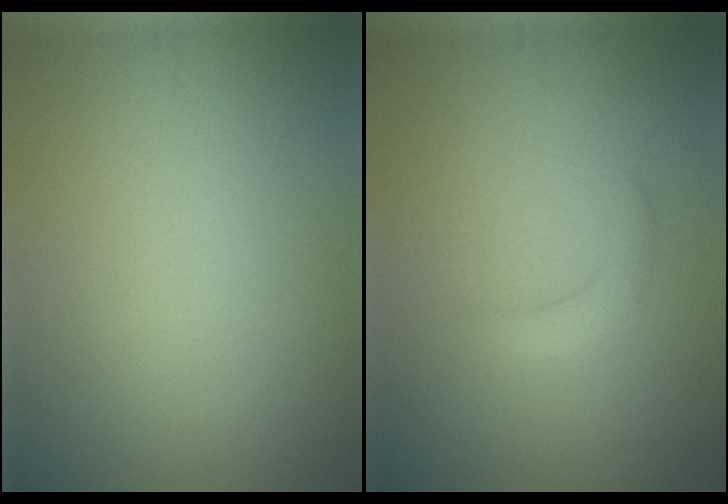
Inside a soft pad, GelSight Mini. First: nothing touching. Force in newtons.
{"total": 1.6, "press": 1.6, "slide": 0.2}